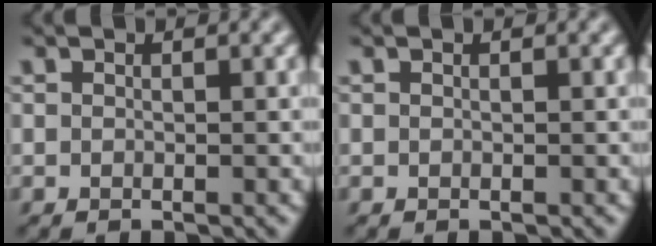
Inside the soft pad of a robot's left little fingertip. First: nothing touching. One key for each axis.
{"total": 0.0}